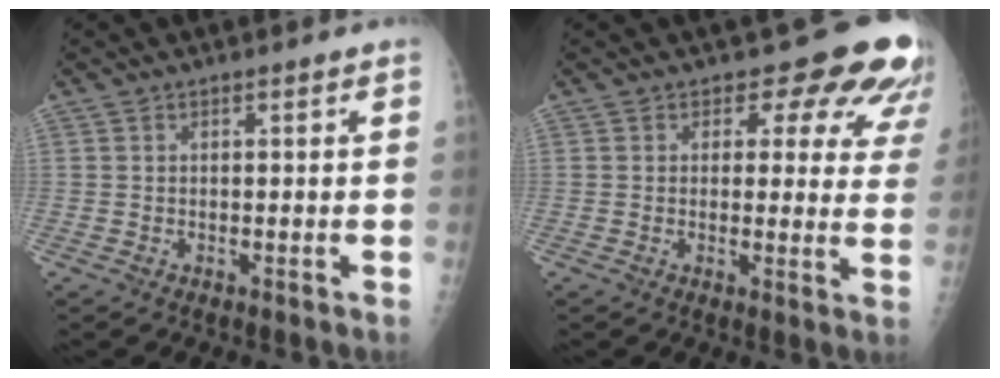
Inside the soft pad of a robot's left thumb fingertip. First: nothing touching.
{"total": 12.2, "force": [9.2, 6.4, 4.9], "torque": [0.008, -0.042, 0.073]}